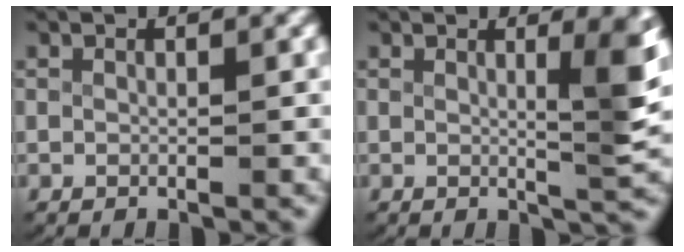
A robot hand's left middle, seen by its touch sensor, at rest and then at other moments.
{"total": 4.2, "force": [0.8, 0.5, 4.1], "torque": [-0.050, -0.014, 0.015]}